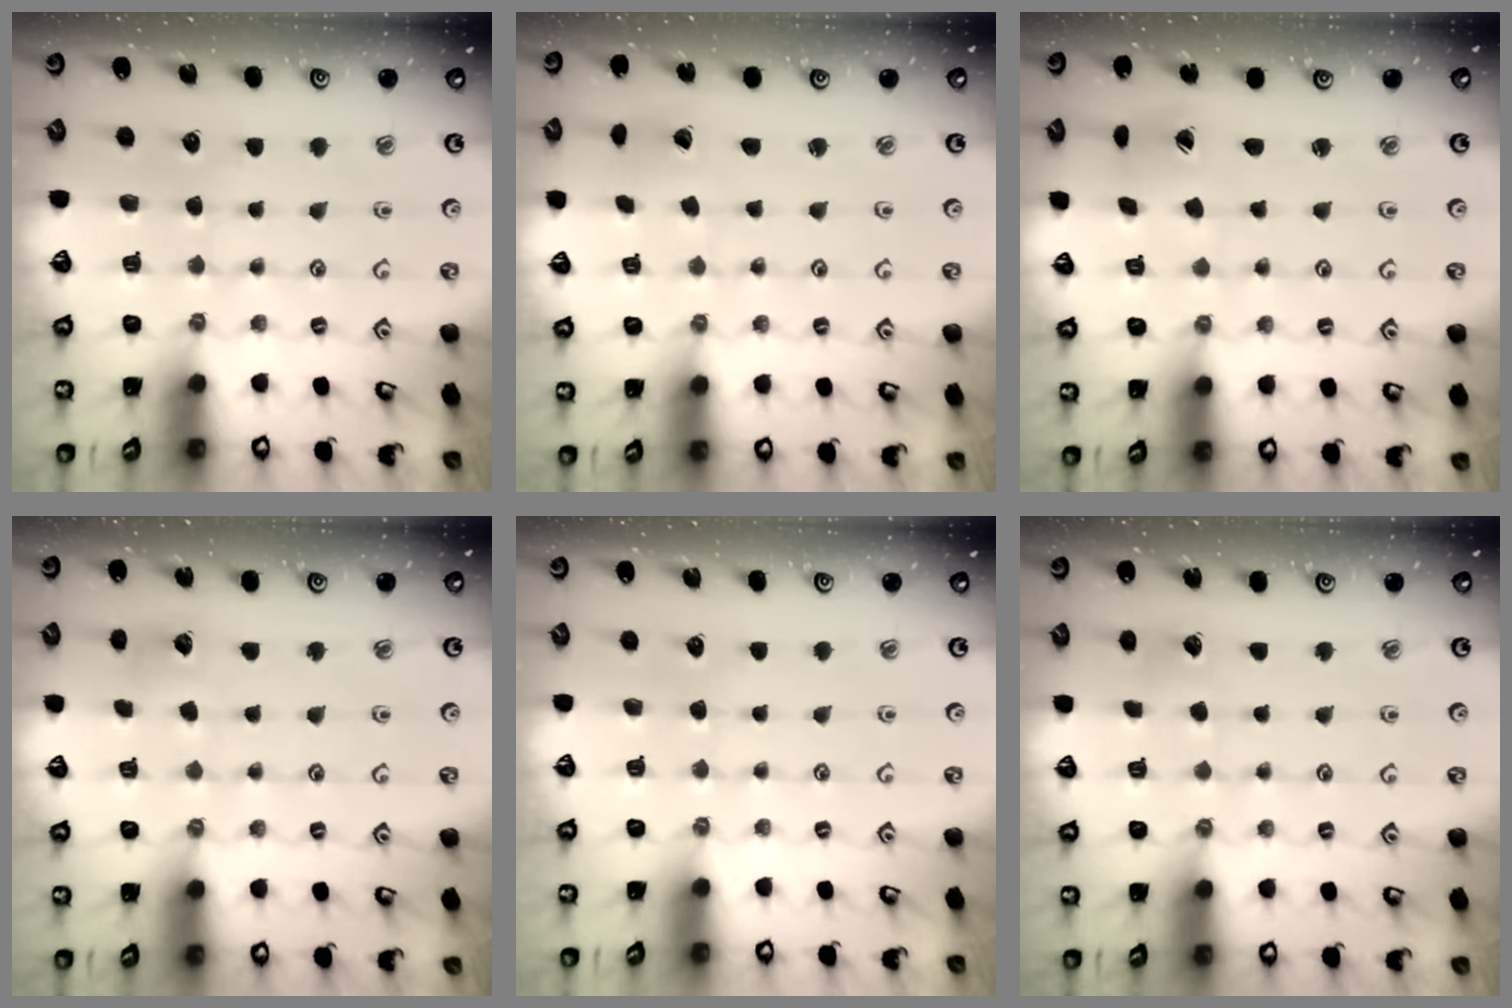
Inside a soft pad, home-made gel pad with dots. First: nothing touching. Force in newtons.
{"total": 2.1, "press": 2.1, "slide": 0.2}
{"total": 2.2, "press": 2.2, "slide": 0.1}
{"total": 6.7, "press": 6.7, "slide": 0.6}
{"total": 0.0}
{"total": 2.7, "press": 2.7, "slide": 0.3}